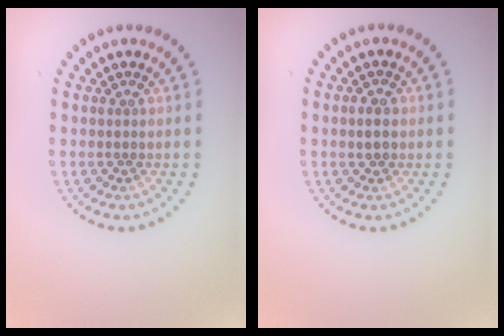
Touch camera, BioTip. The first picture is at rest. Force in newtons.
{"total": 1.6, "press": 1.5, "slide": 0.3}